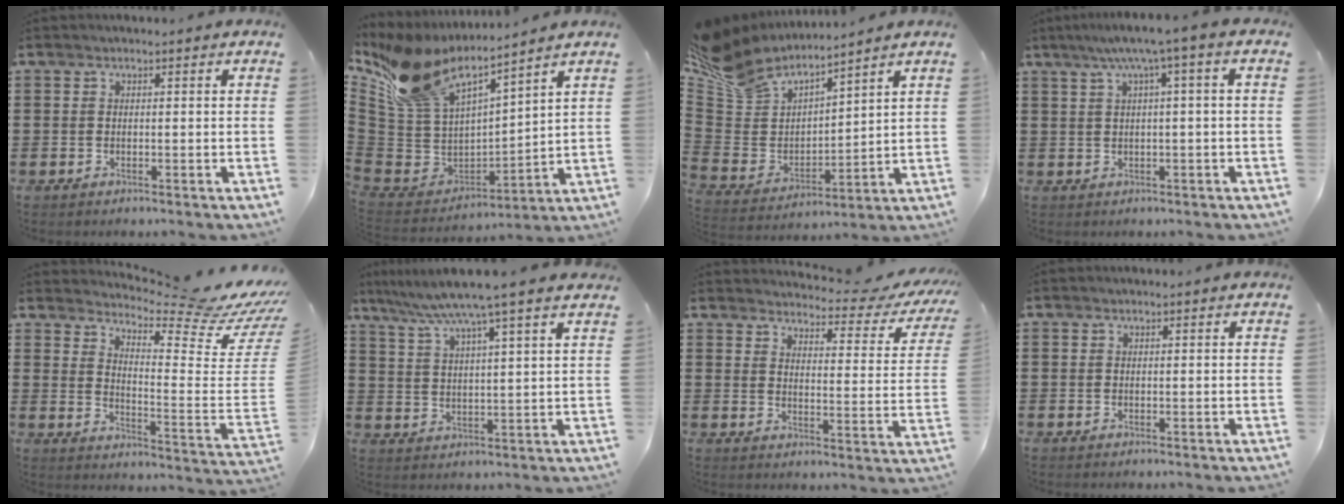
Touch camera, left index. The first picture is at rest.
{"total": 10.4, "force": [8.4, 3.6, 5.0], "torque": [-0.144, -0.055, 0.151]}
{"total": 6.7, "force": [6.1, 2.6, 0.6], "torque": [-0.057, -0.051, 0.109]}
{"total": 4.2, "force": [0.7, -0.4, 4.1], "torque": [-0.080, -0.002, 0.005]}
{"total": 7.8, "force": [6.9, 0.1, 3.7], "torque": [-0.072, -0.076, 0.109]}
{"total": 7.3, "force": [5.9, -0.9, 4.1], "torque": [-0.099, -0.029, 0.098]}
{"total": 3.8, "force": [3.4, 0.3, 1.6], "torque": [-0.037, -0.032, 0.048]}
{"total": 0.0}